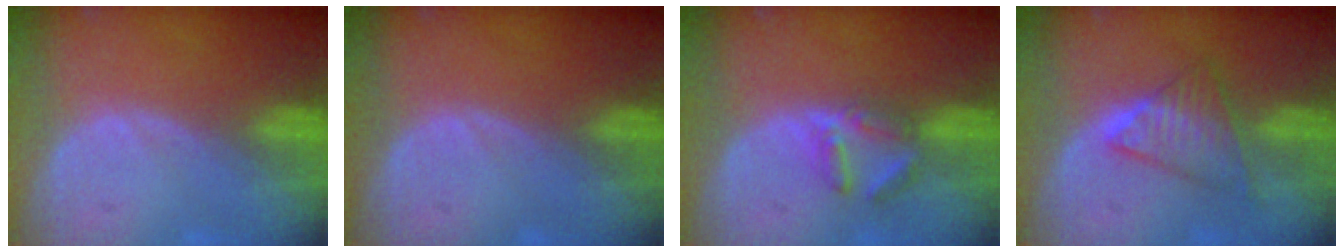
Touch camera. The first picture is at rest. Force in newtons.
{"total": 0.0}
{"total": 4.4, "press": 4.3, "slide": 1.1}
{"total": 6.1, "press": 6.0, "slide": 1.2}